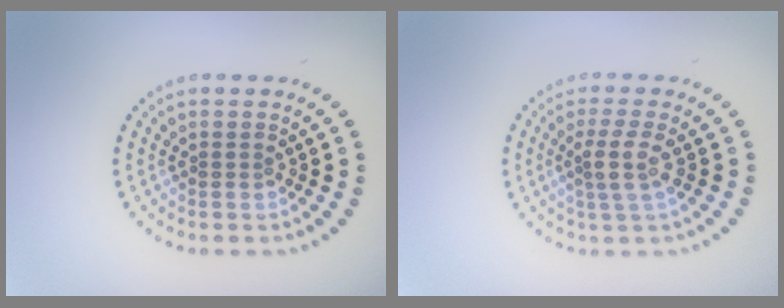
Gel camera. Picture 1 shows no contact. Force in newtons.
{"total": 2.5, "press": 2.0, "slide": 1.4}